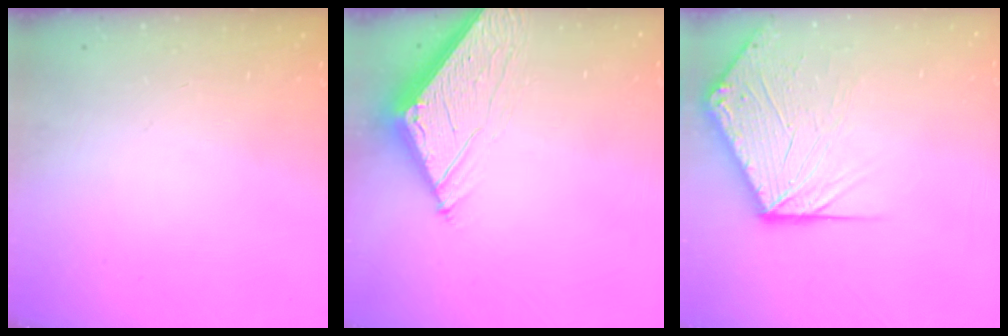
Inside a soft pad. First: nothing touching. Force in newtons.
{"total": 6.6, "press": 6.6, "slide": 0.7}
{"total": 11.6, "press": 11.4, "slide": 1.7}